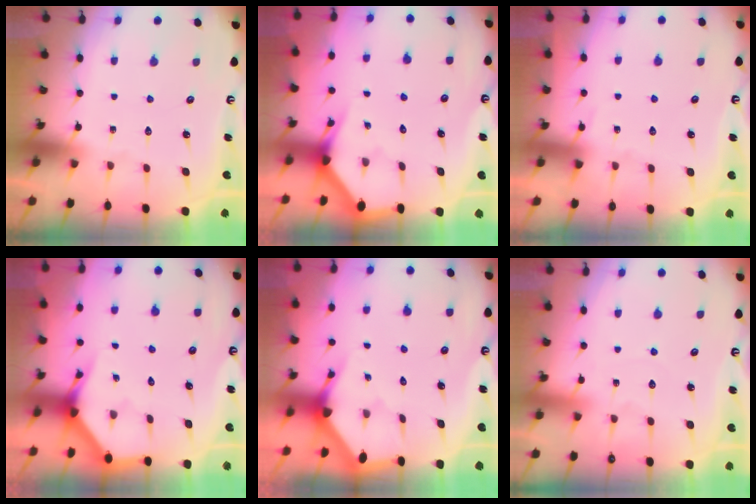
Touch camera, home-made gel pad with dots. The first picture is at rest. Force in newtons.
{"total": 3.0, "press": 3.0, "slide": 0.1}
{"total": 5.0, "press": 4.9, "slide": 0.7}
{"total": 3.7, "press": 3.7, "slide": 0.3}
{"total": 2.8, "press": 2.8, "slide": 0.2}
{"total": 3.3, "press": 3.3, "slide": 0.4}